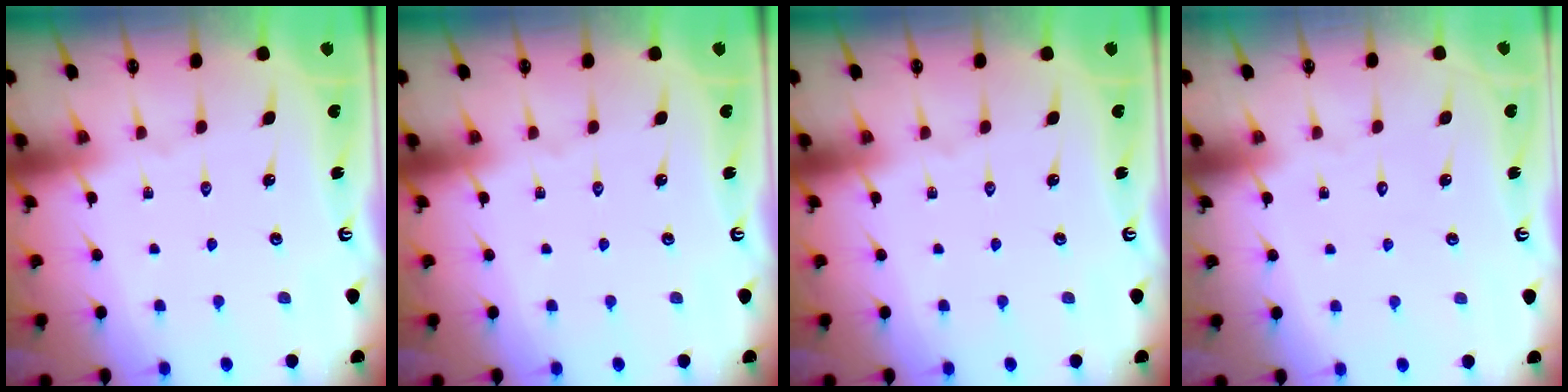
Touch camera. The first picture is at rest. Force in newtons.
{"total": 0.0}
{"total": 0.0}
{"total": 1.7, "press": 1.7, "slide": 0.1}